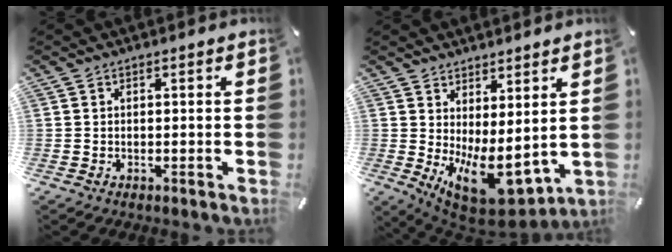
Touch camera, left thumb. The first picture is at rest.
{"total": 10.8, "force": [-0.6, 6.0, 8.9], "torque": [-0.119, -0.040, 0.007]}